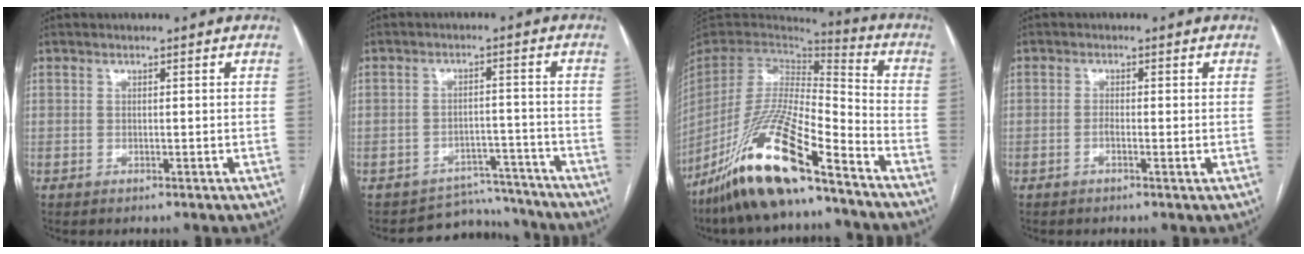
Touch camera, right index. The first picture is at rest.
{"total": 7.6, "force": [-7.0, 2.7, -1.3], "torque": [0.029, 0.037, -0.095]}
{"total": 19.5, "force": [-13.5, 2.9, 13.7], "torque": [-0.301, -0.038, -0.257]}
{"total": 1.8, "force": [-0.5, 0.2, 1.7], "torque": [-0.029, 0.001, -0.011]}